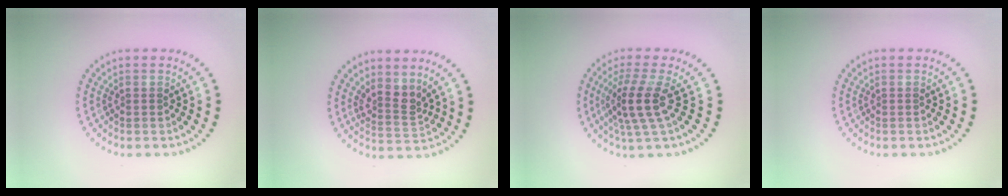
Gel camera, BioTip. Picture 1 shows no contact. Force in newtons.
{"total": 2.4, "press": 1.8, "slide": 1.6}
{"total": 3.9, "press": 2.9, "slide": 2.6}
{"total": 0.0}